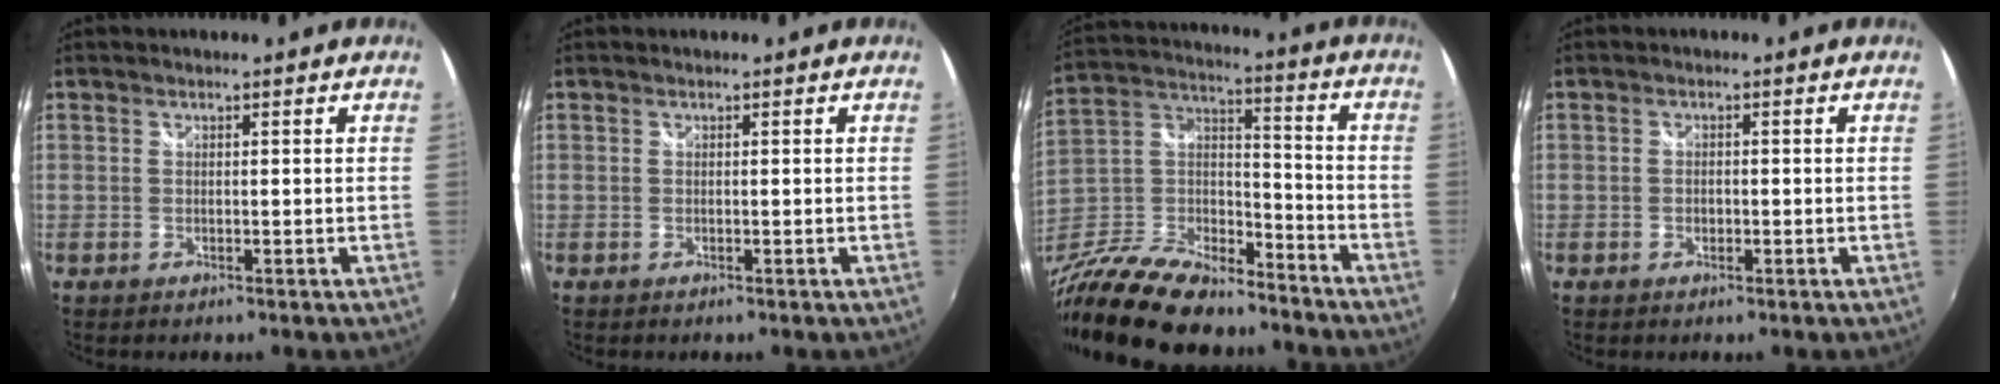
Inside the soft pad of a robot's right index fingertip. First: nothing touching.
{"total": 0.0}
{"total": 25.2, "force": [-17.6, 11.3, 14.1], "torque": [-0.319, -0.003, -0.298]}
{"total": 1.3, "force": [-0.5, 1.1, 0.6], "torque": [-0.011, 0.000, -0.008]}